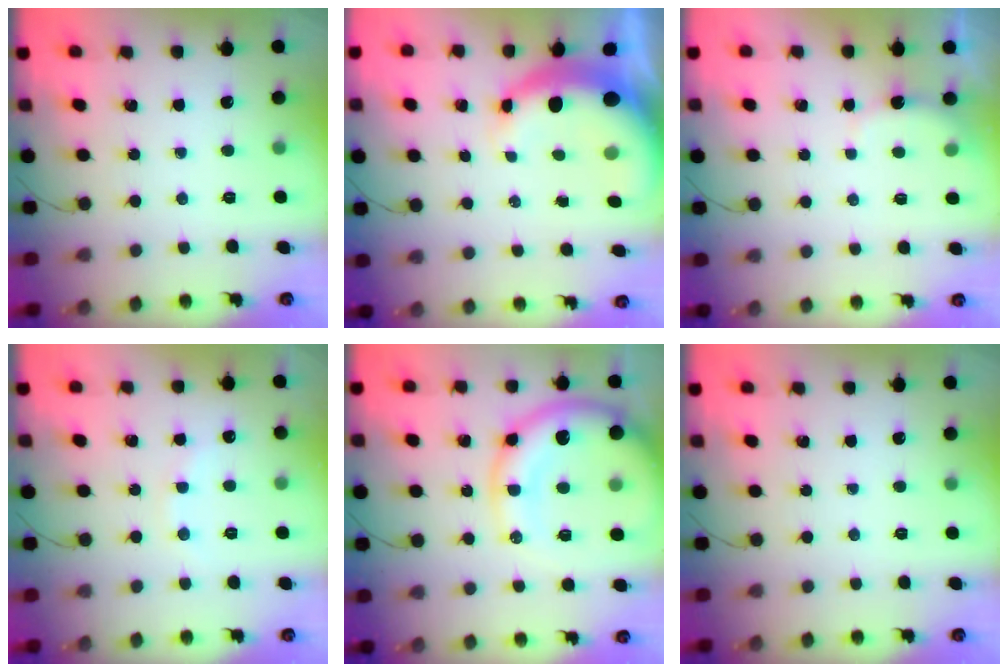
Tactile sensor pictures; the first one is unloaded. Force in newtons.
{"total": 6.7, "press": 6.5, "slide": 1.7}
{"total": 3.0, "press": 2.9, "slide": 0.7}
{"total": 5.4, "press": 5.3, "slide": 1.2}
{"total": 15.8, "press": 15.4, "slide": 3.6}
{"total": 0.0}